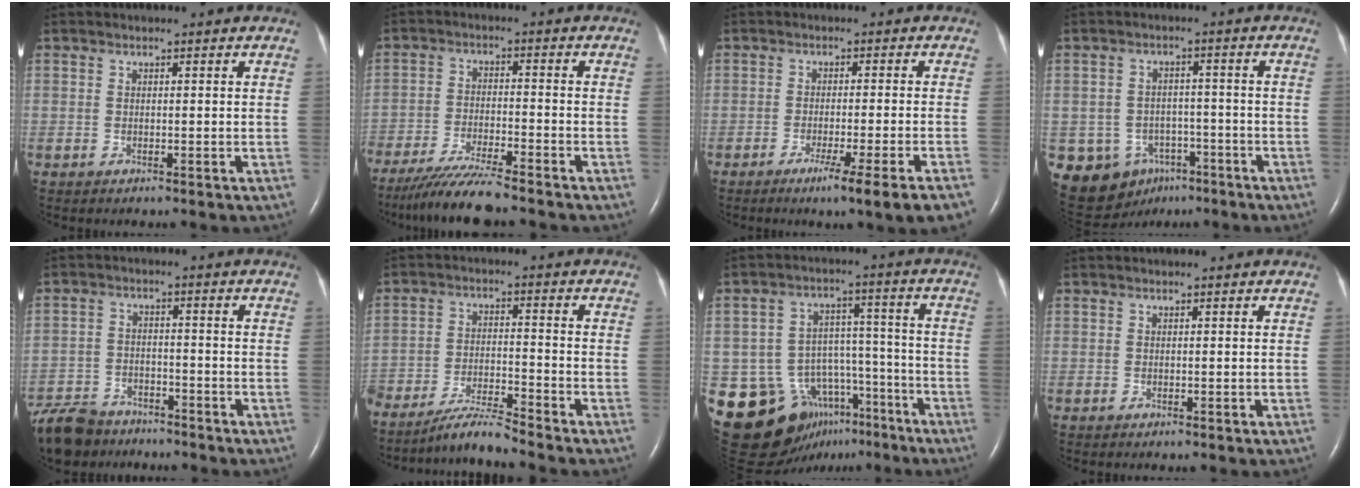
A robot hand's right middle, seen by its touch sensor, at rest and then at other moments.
{"total": 8.3, "force": [-7.2, -0.2, 4.1], "torque": [-0.072, -0.029, -0.128]}
{"total": 8.6, "force": [-5.5, -1.3, 6.6], "torque": [-0.083, -0.021, -0.078]}
{"total": 11.8, "force": [-5.9, 9.7, 3.3], "torque": [-0.074, 0.027, -0.074]}
{"total": 9.6, "force": [-8.1, 4.5, 2.6], "torque": [-0.066, -0.006, -0.138]}
{"total": 6.6, "force": [-6.1, -1.1, 2.1], "torque": [-0.036, -0.018, -0.112]}
{"total": 16.4, "force": [-9.6, 11.9, 5.8], "torque": [-0.092, 0.071, -0.130]}
{"total": 0.0}